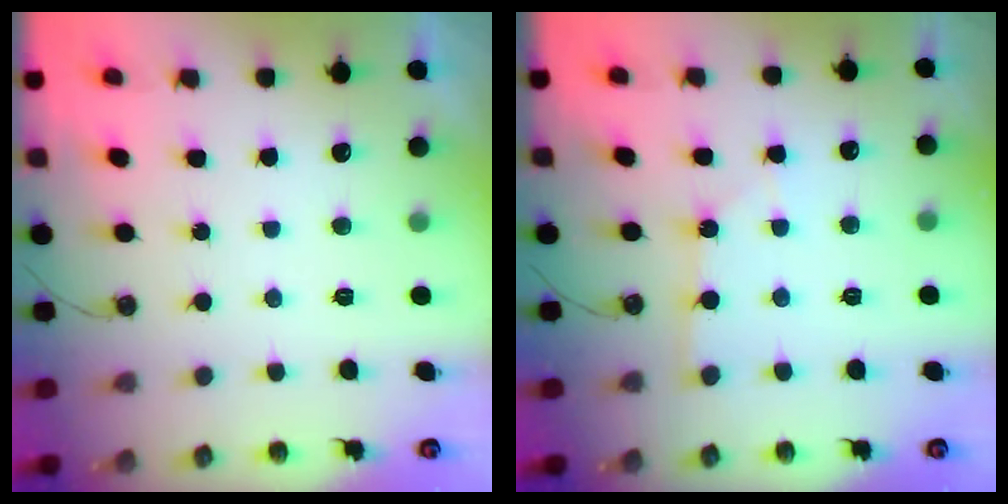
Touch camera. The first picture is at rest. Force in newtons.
{"total": 2.2, "press": 2.2, "slide": 0.4}